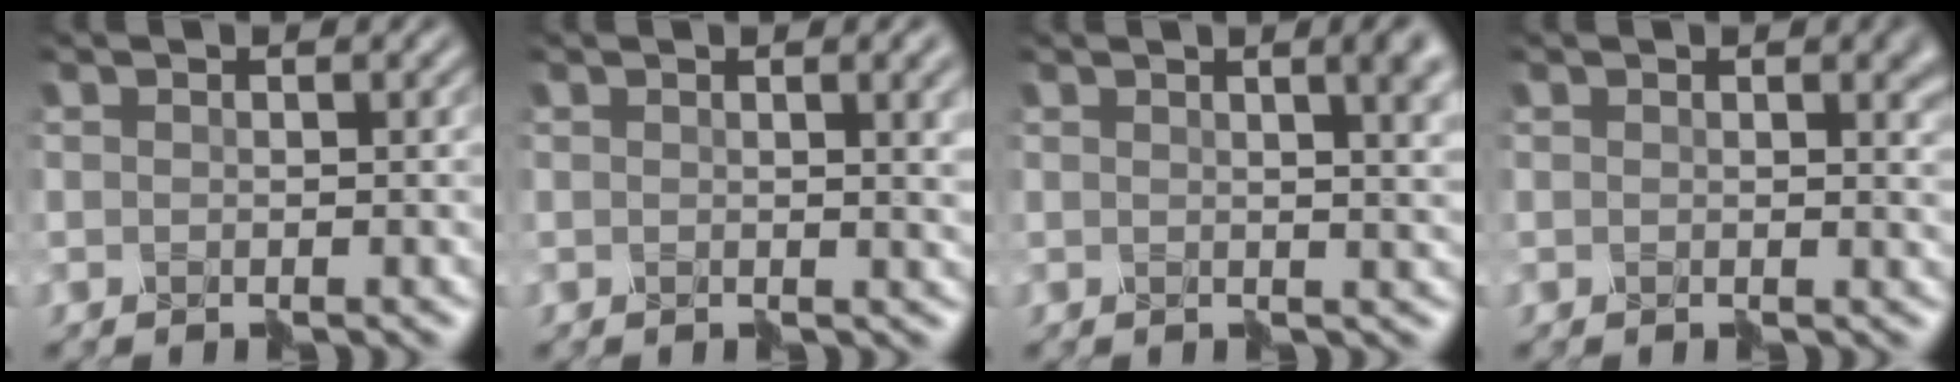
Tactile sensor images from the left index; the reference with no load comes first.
{"total": 5.8, "force": [1.8, 2.7, 4.9], "torque": [-0.031, 0.008, 0.026]}
{"total": 8.0, "force": [2.8, 4.1, 6.4], "torque": [-0.033, 0.033, 0.020]}
{"total": 3.9, "force": [1.6, 1.8, 3.1], "torque": [-0.024, 0.002, 0.026]}